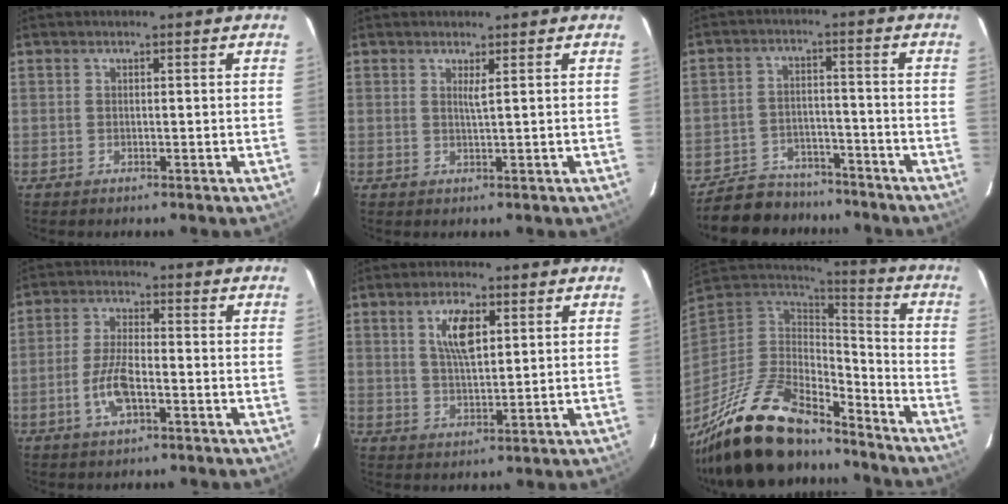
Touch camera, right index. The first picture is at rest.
{"total": 1.3, "force": [0.7, -0.3, 1.1], "torque": [-0.019, -0.001, 0.012]}
{"total": 12.7, "force": [-11.0, 5.6, 3.1], "torque": [-0.089, 0.016, -0.156]}
{"total": 6.9, "force": [-2.7, 2.4, 5.9], "torque": [-0.125, 0.001, -0.052]}
{"total": 6.8, "force": [2.6, 2.7, 5.7], "torque": [-0.103, 0.005, 0.052]}
{"total": 26.3, "force": [-19.8, 9.5, 14.5], "torque": [-0.293, -0.022, -0.329]}